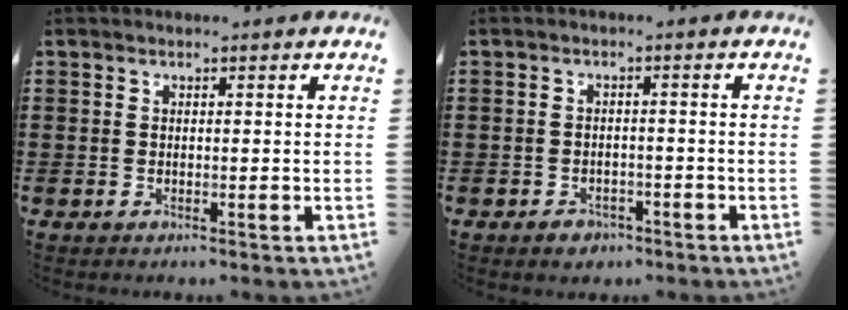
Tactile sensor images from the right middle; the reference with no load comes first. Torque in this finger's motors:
{"motor_torque": [0.56, -0.39, 0.00, 0.01]}